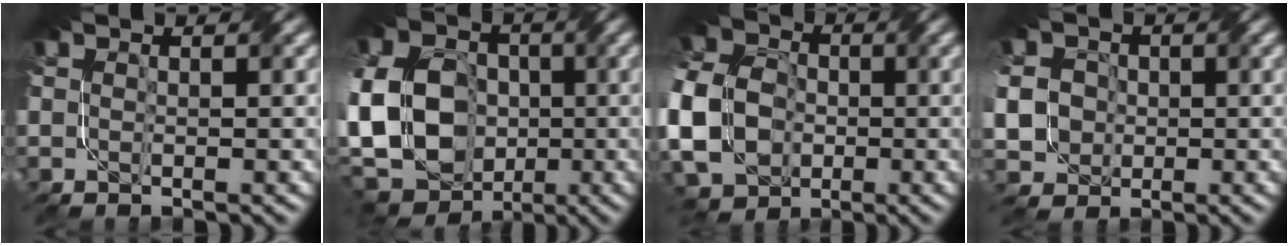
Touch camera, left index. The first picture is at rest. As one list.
[{"total": 17.7, "force": [-3.0, 14.1, 10.3], "torque": [-0.224, -0.003, -0.104]}, {"total": 11.7, "force": [-3.0, 8.9, 7.0], "torque": [-0.171, -0.010, -0.070]}, {"total": 8.1, "force": [-0.4, 7.1, 3.9], "torque": [-0.099, 0.017, -0.046]}]